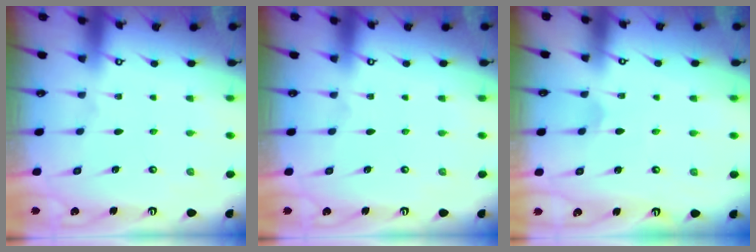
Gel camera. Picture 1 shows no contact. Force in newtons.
{"total": 0.0}
{"total": 1.6, "press": 1.6, "slide": 0.1}